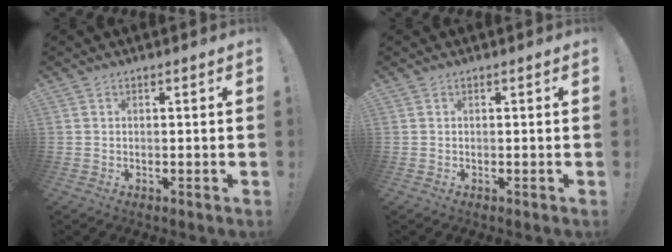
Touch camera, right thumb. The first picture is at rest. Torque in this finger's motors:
{"motor_torque": [-0.02, 0.02, 0.00, 0.00, 0.00]}